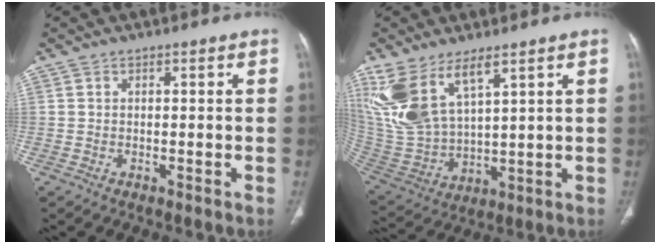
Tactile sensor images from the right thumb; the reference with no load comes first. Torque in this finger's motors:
{"motor_torque": [1.50, 2.63, 1.42, 1.22, 0.19]}